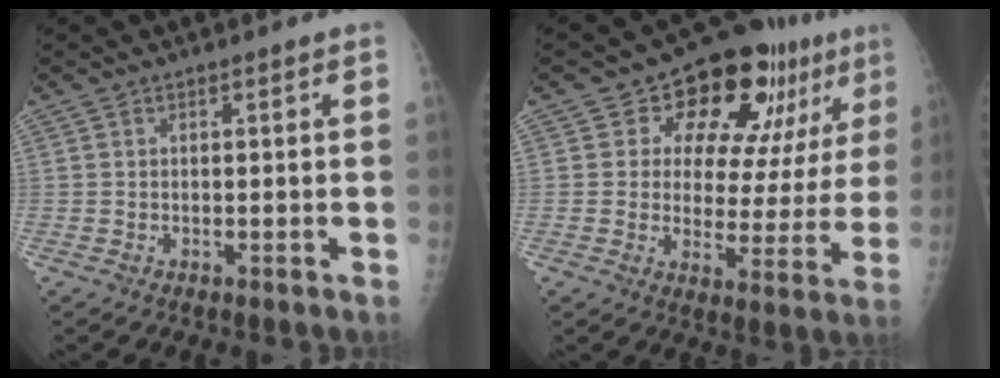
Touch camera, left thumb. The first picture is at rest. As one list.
[{"total": 17.7, "force": [9.4, 9.4, 11.7], "torque": [-0.097, -0.029, 0.126]}]